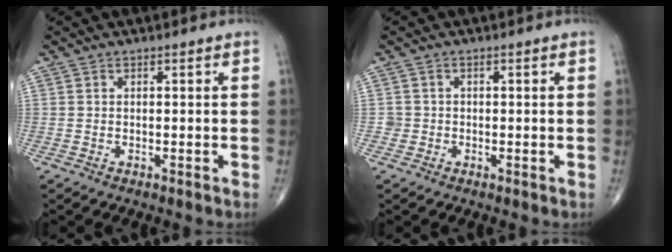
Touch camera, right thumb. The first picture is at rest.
{"total": 1.5, "force": [-0.3, 1.4, -0.1], "torque": [0.012, 0.007, -0.008]}